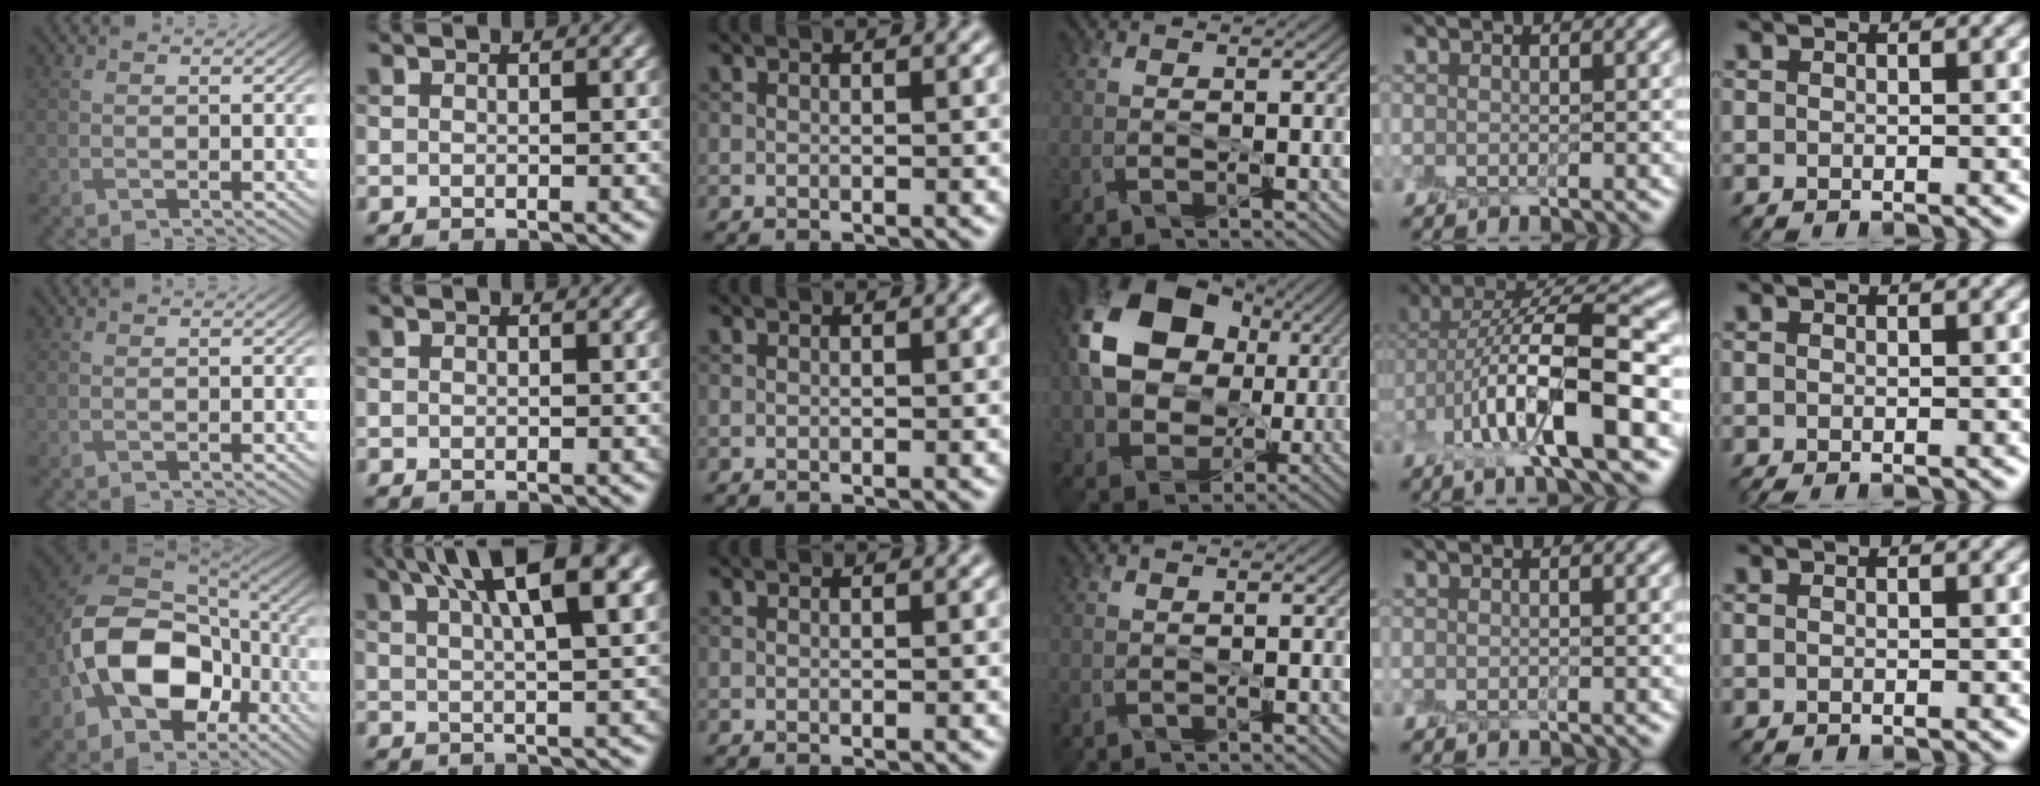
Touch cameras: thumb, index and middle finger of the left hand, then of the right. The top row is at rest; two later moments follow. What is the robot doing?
{"motion": "peel", "object": "shipping label"}